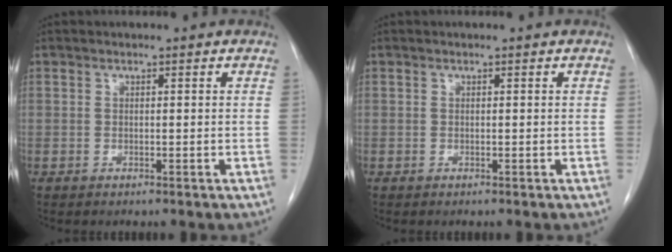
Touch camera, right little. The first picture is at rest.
{"total": 0.0}